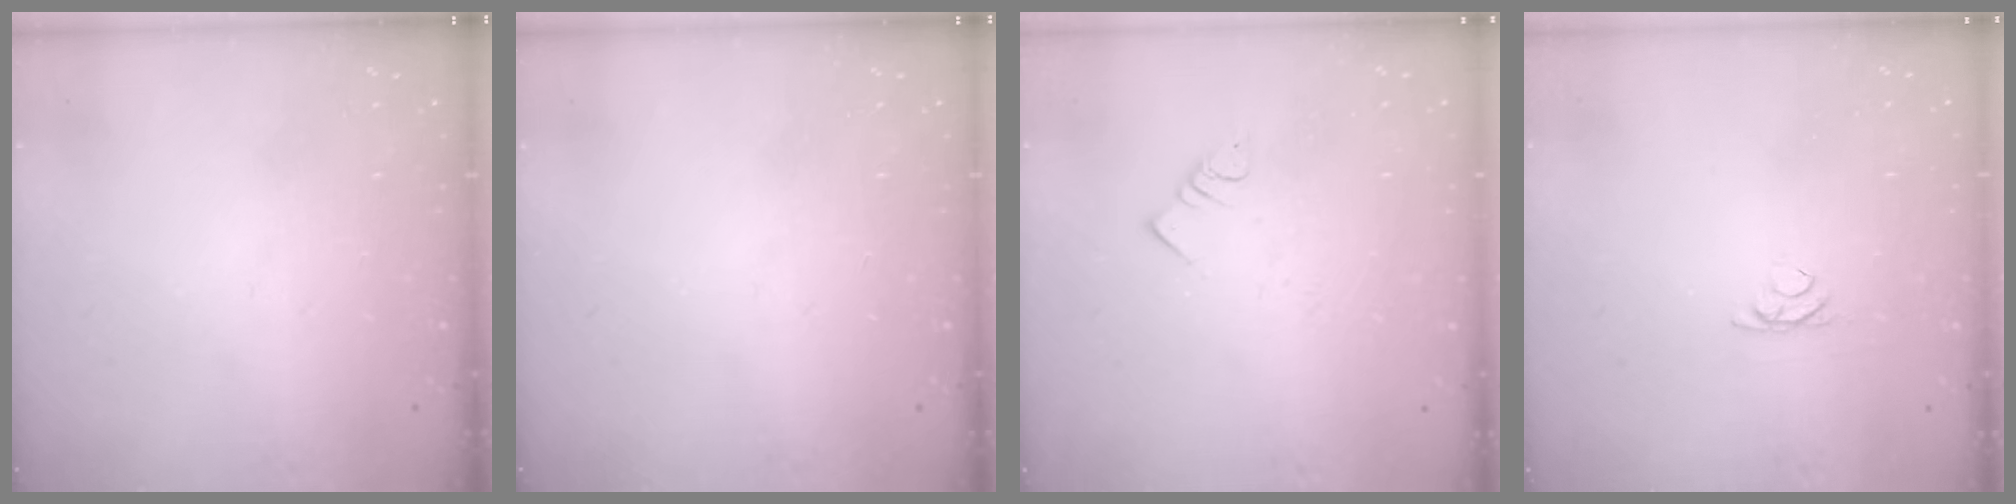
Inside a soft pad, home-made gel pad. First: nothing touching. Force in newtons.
{"total": 0.0}
{"total": 3.0, "press": 3.0, "slide": 0.0}
{"total": 2.8, "press": 2.8, "slide": 0.5}